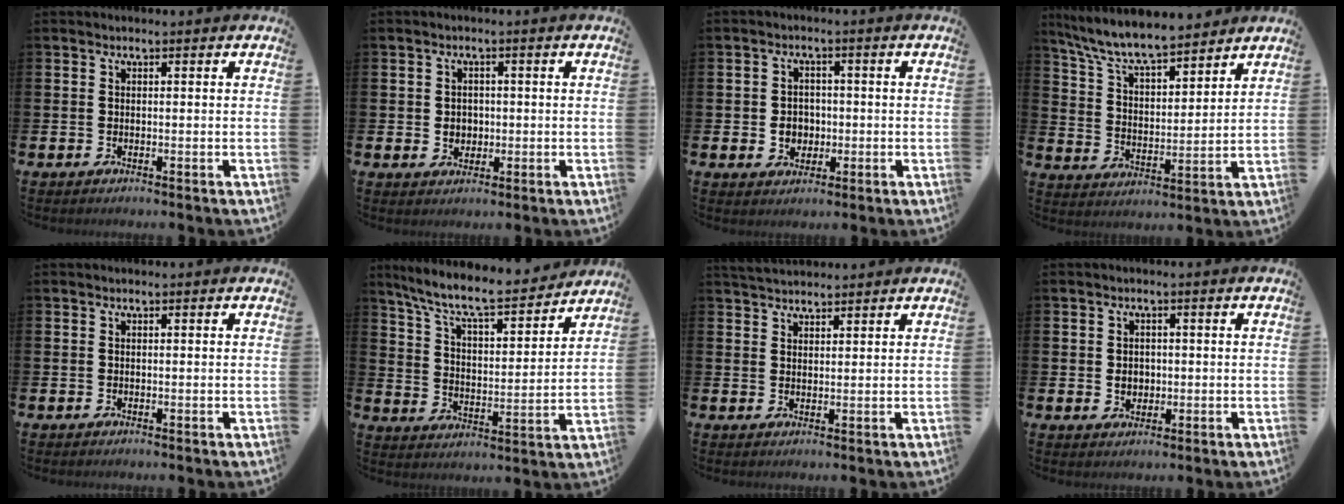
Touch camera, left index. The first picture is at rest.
{"total": 2.2, "force": [0.2, 2.1, 0.8], "torque": [-0.011, 0.007, -0.003]}
{"total": 3.4, "force": [-0.5, 3.1, 1.4], "torque": [-0.019, 0.001, -0.017]}
{"total": 8.1, "force": [7.5, 1.3, 2.5], "torque": [-0.085, -0.046, 0.134]}
{"total": 0.0}
{"total": 9.5, "force": [8.5, 1.6, 3.9], "torque": [-0.109, -0.058, 0.144]}
{"total": 3.2, "force": [3.1, 0.6, 0.3], "torque": [-0.013, -0.009, 0.058]}
{"total": 2.2, "force": [0.1, 1.9, 1.0], "torque": [-0.006, 0.003, -0.006]}